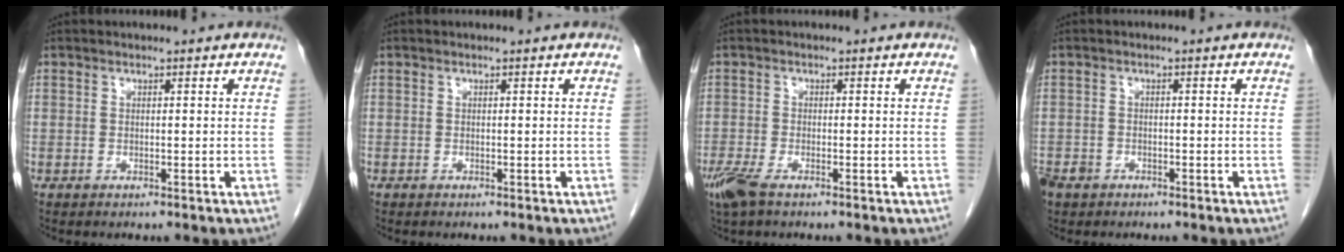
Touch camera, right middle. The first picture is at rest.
{"total": 0.0}
{"total": 4.1, "force": [-2.8, 1.1, 2.7], "torque": [-0.065, -0.010, -0.052]}
{"total": 3.0, "force": [-2.1, 1.9, 0.8], "torque": [-0.018, 0.002, -0.036]}